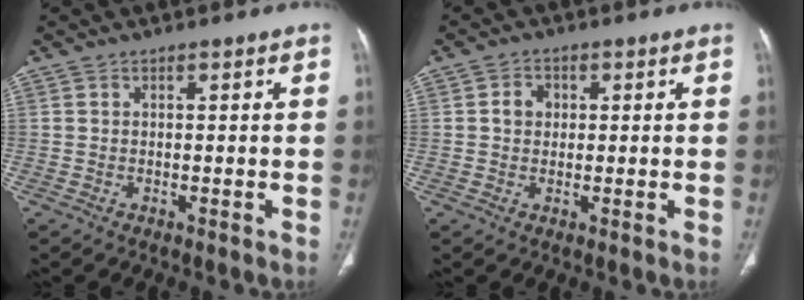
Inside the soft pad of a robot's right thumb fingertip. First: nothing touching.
{"total": 3.1, "force": [0.4, 2.6, 1.5], "torque": [-0.014, 0.006, 0.006]}